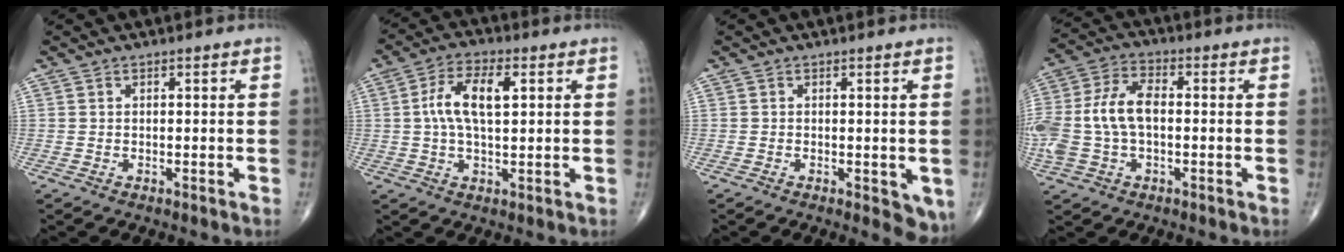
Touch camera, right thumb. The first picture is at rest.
{"total": 9.2, "force": [1.8, 4.1, 8.0], "torque": [-0.157, 0.013, 0.028]}
{"total": 4.2, "force": [-0.8, 1.9, 3.7], "torque": [-0.029, -0.008, -0.011]}
{"total": 13.8, "force": [-0.6, 8.2, 11.0], "torque": [-0.251, 0.029, -0.014]}